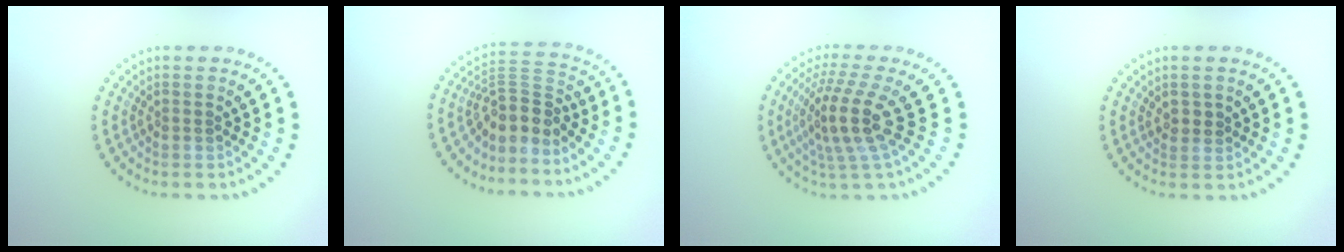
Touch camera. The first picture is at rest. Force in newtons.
{"total": 3.5, "press": 2.6, "slide": 2.4}
{"total": 4.7, "press": 3.4, "slide": 3.2}
{"total": 0.7, "press": 0.6, "slide": 0.4}